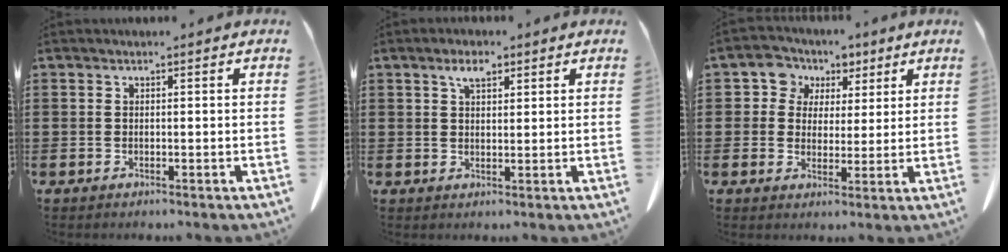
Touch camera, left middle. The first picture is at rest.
{"total": 3.2, "force": [2.0, 1.3, 2.1], "torque": [-0.039, 0.003, 0.033]}
{"total": 5.7, "force": [2.5, 5.0, 0.8], "torque": [-0.050, 0.009, 0.042]}